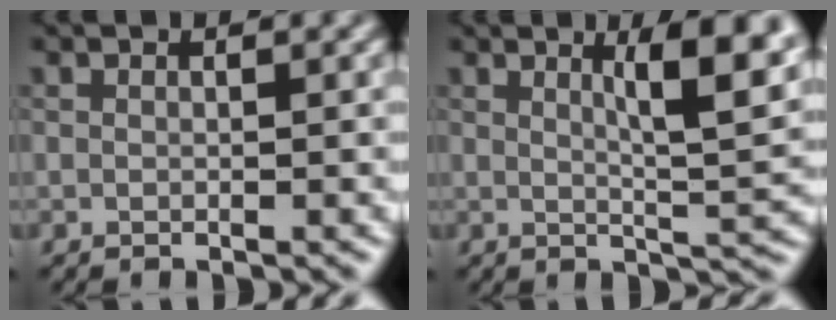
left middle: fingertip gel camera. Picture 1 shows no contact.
{"total": 6.8, "force": [2.5, 1.6, 6.1], "torque": [-0.072, 0.001, 0.039]}